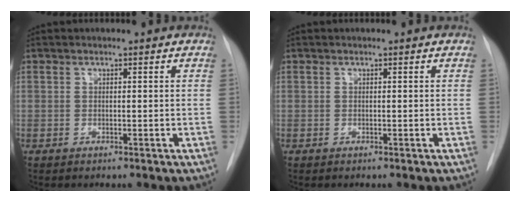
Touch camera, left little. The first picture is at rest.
{"total": 0.0}